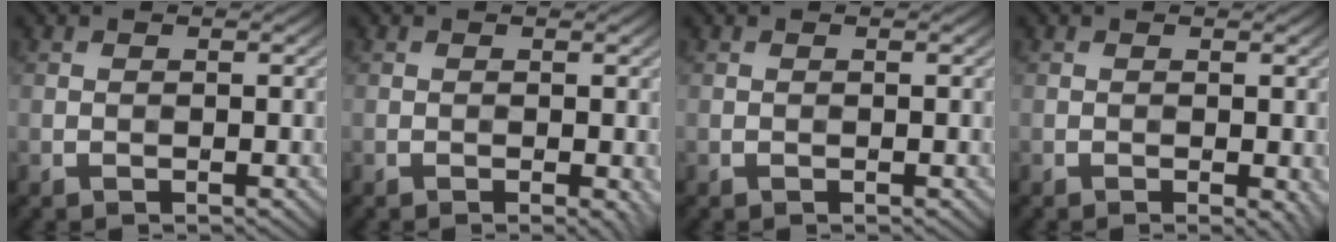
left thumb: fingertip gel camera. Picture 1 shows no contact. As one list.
[{"total": 1.1, "force": [-0.3, 0.3, 1.0], "torque": [-0.013, -0.005, -0.005]}, {"total": 0.0}, {"total": 1.5, "force": [-0.4, 0.6, 1.3], "torque": [-0.018, -0.007, -0.005]}]